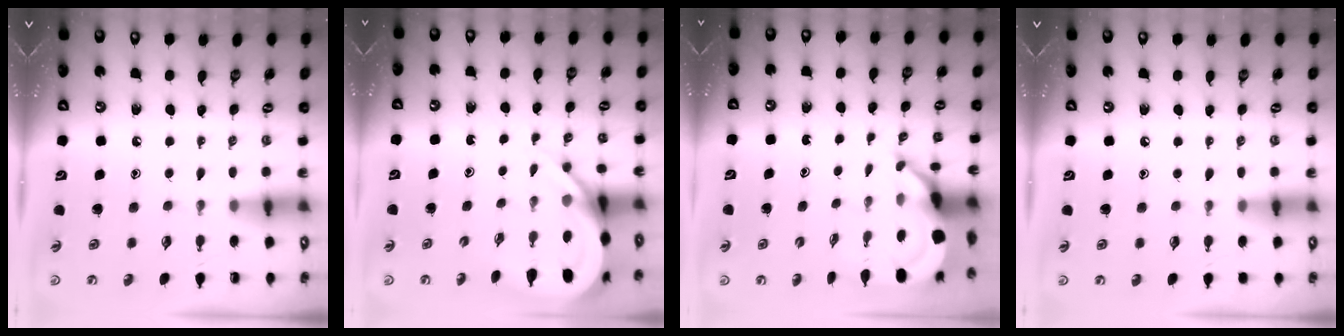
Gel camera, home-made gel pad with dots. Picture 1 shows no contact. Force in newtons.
{"total": 8.7, "press": 8.6, "slide": 1.1}
{"total": 5.5, "press": 5.4, "slide": 0.8}
{"total": 2.5, "press": 2.4, "slide": 0.4}